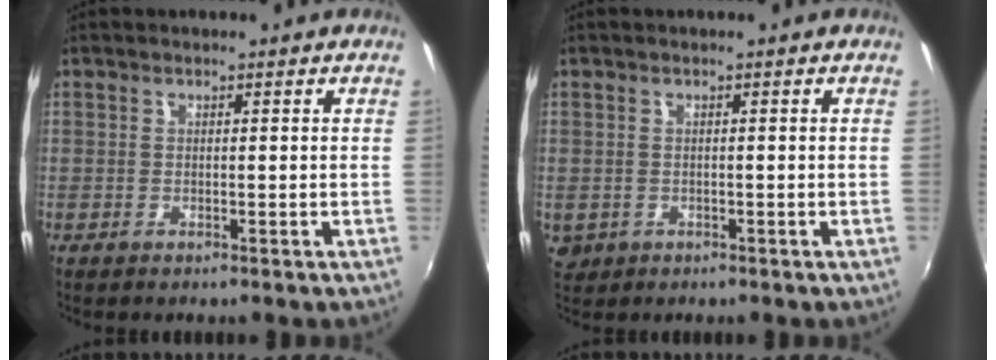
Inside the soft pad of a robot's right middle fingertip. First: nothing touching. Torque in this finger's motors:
{"motor_torque": [0.10, -0.20, 0.03, 0.01]}